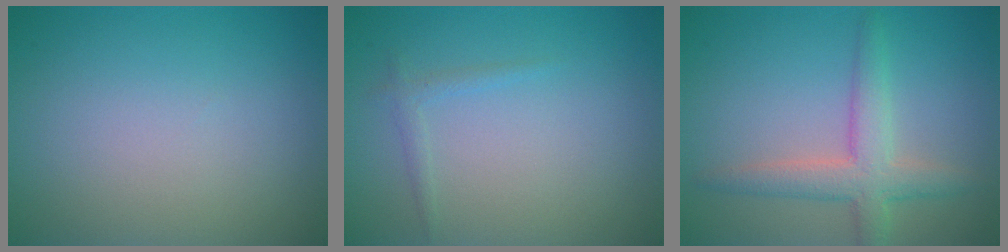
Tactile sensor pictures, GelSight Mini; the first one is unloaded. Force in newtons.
{"total": 0.9, "press": 0.9, "slide": 0.1}
{"total": 3.9, "press": 3.9, "slide": 0.1}